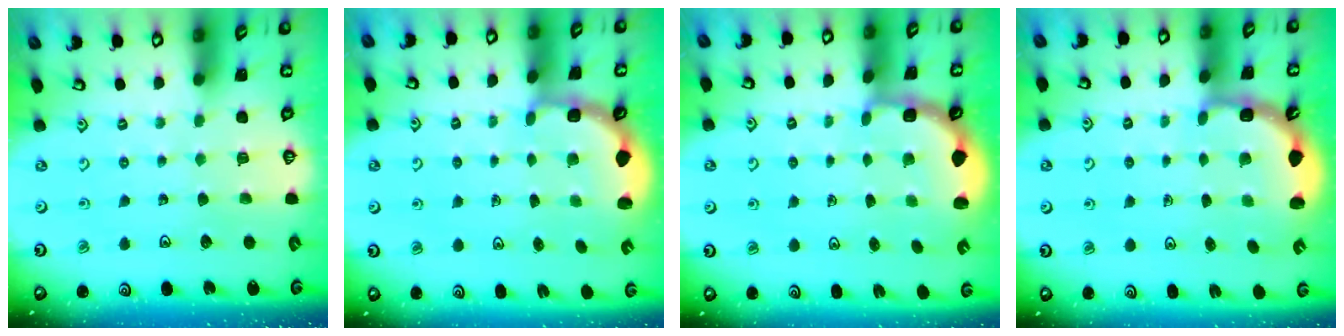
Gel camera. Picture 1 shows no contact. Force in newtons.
{"total": 3.0, "press": 2.6, "slide": 1.5}
{"total": 2.8, "press": 2.3, "slide": 1.7}
{"total": 3.2, "press": 2.4, "slide": 2.1}